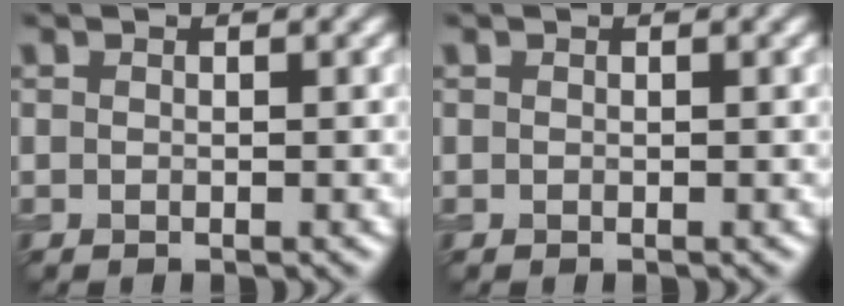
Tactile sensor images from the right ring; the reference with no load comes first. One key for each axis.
{"total": 0.0}